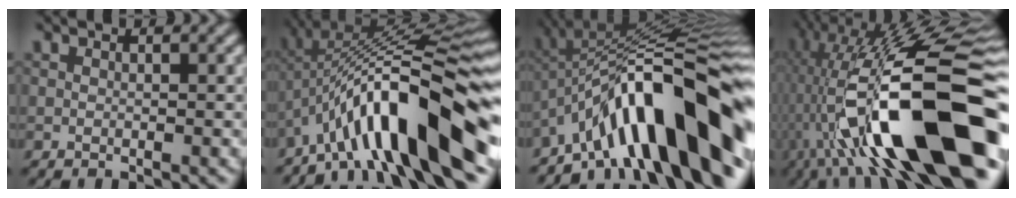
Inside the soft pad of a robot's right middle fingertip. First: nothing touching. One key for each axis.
{"total": 13.1, "fx": -5.7, "fy": 2.6, "fz": 11.4, "tx": -0.204, "ty": 0.033, "tz": -0.072}
{"total": 14.0, "fx": -6.7, "fy": 3.5, "fz": 11.8, "tx": -0.169, "ty": 0.043, "tz": -0.097}
{"total": 17.5, "fx": -4.5, "fy": 5.3, "fz": 16.1, "tx": -0.290, "ty": 0.045, "tz": -0.064}